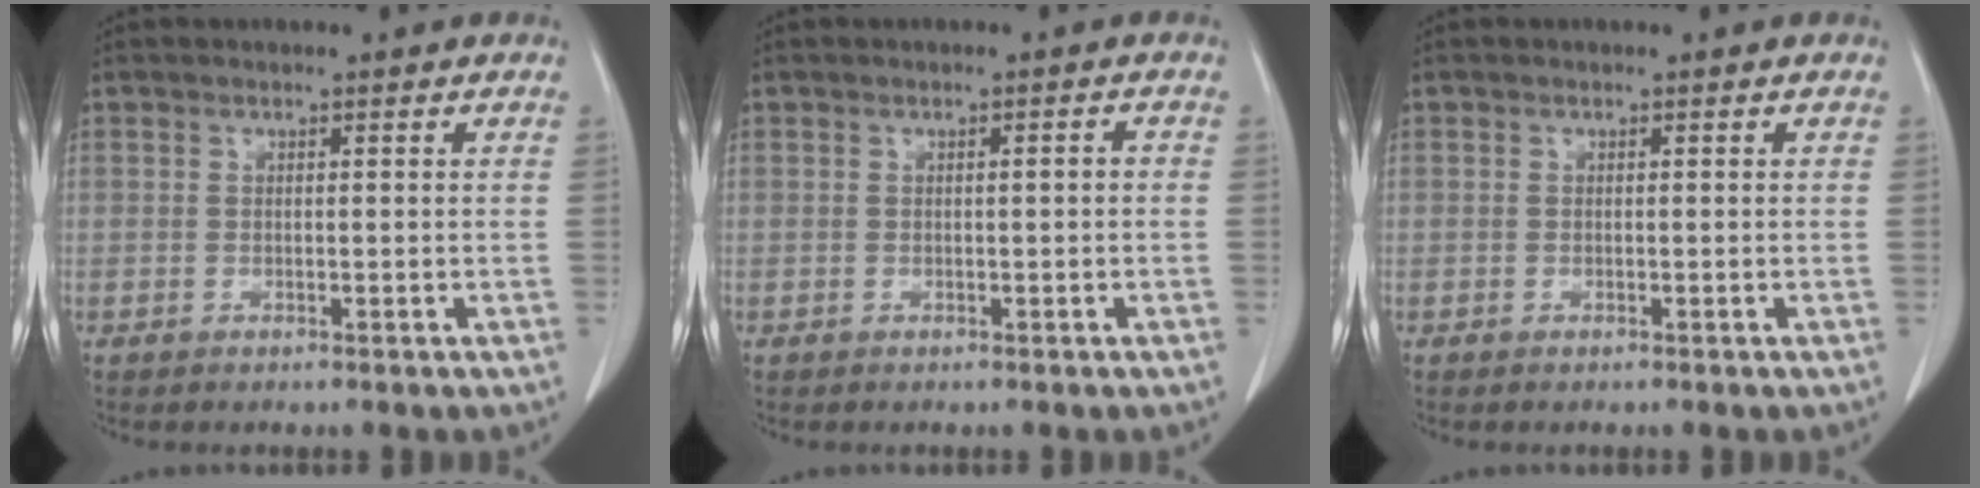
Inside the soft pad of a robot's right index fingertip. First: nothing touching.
{"total": 0.9, "force": [-0.1, 0.1, 0.9], "torque": [-0.013, 0.002, 0.000]}
{"total": 0.0}